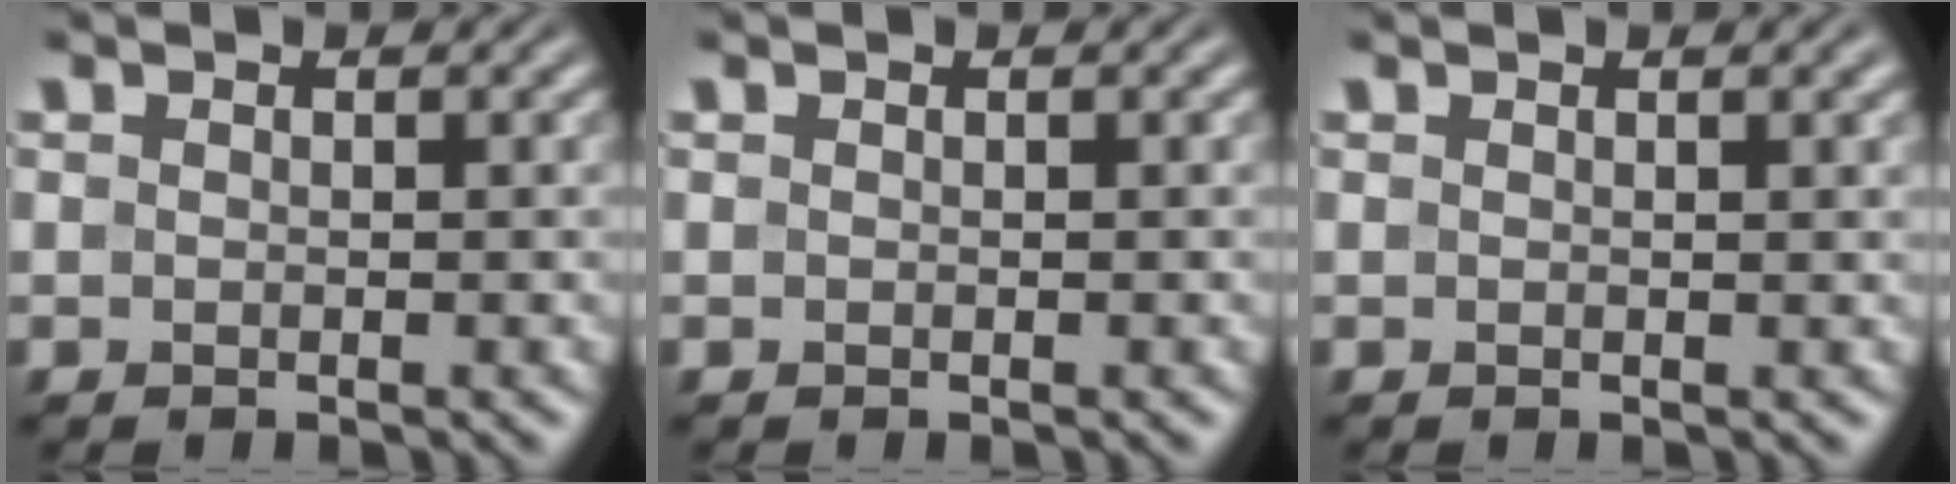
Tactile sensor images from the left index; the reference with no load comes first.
{"total": 0.0}
{"total": 2.0, "force": [1.0, 0.7, 1.6], "torque": [-0.014, 0.001, 0.007]}